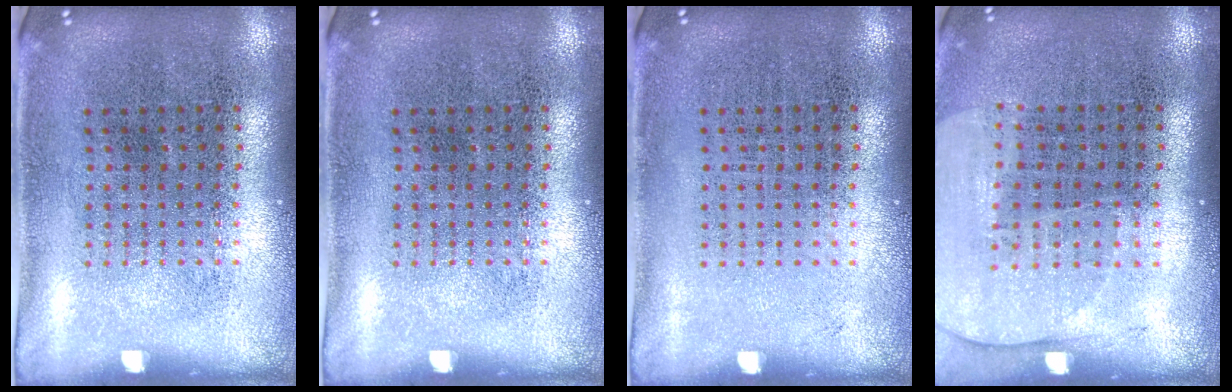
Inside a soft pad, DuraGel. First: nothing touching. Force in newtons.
{"total": 0.0}
{"total": 0.0}
{"total": 1.4, "press": 1.3, "slide": 0.5}